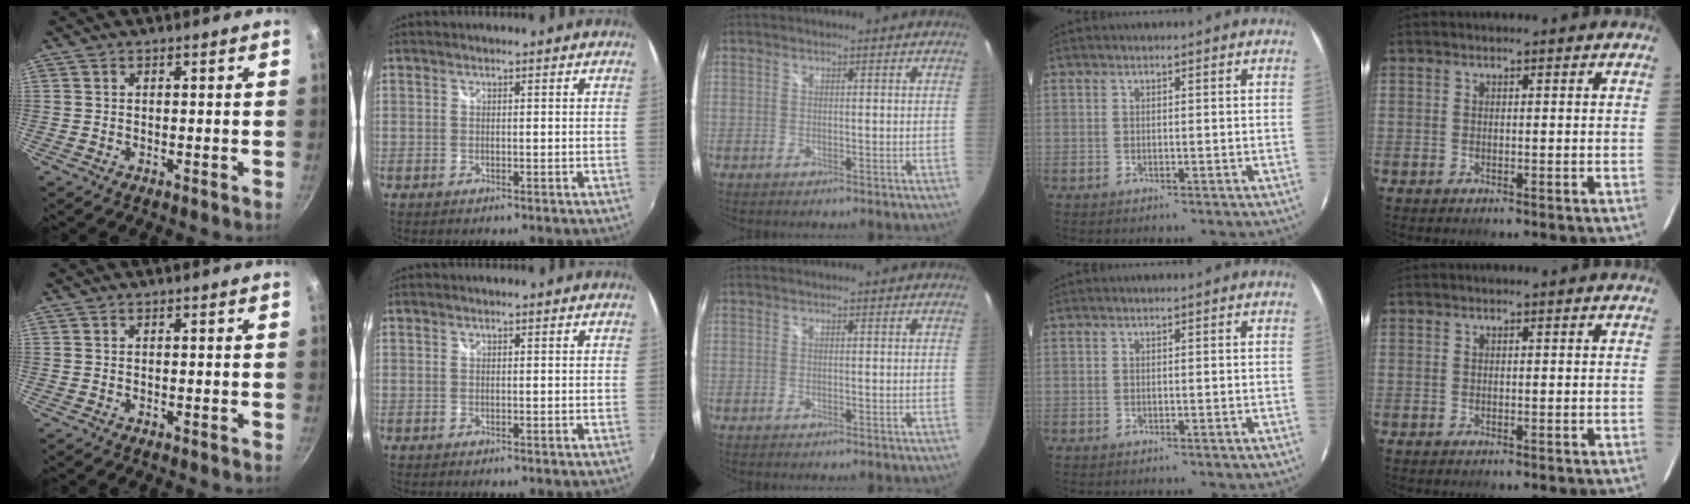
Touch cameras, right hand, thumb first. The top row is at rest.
{}